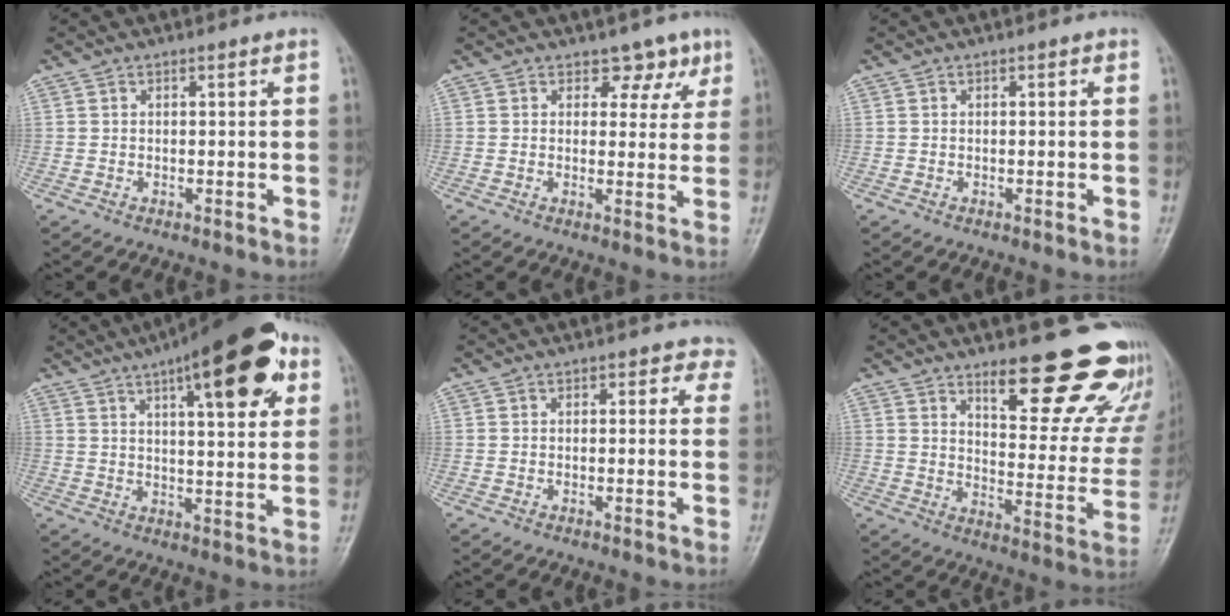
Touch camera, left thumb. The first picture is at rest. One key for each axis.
{"total": 4.3, "fx": 2.8, "fy": 3.0, "fz": 1.4, "tx": 0.018, "ty": -0.013, "tz": 0.033}
{"total": 0.0}
{"total": 19.7, "fx": 9.5, "fy": 6.2, "fz": 16.2, "tx": -0.206, "ty": -0.014, "tz": 0.131}
{"total": 2.9, "fx": 1.4, "fy": 2.1, "fz": 1.5, "tx": 0.022, "ty": 0.000, "tz": 0.003}
{"total": 21.7, "fx": 16.0, "fy": 6.8, "fz": 12.9, "tx": -0.118, "ty": -0.109, "tz": 0.206}